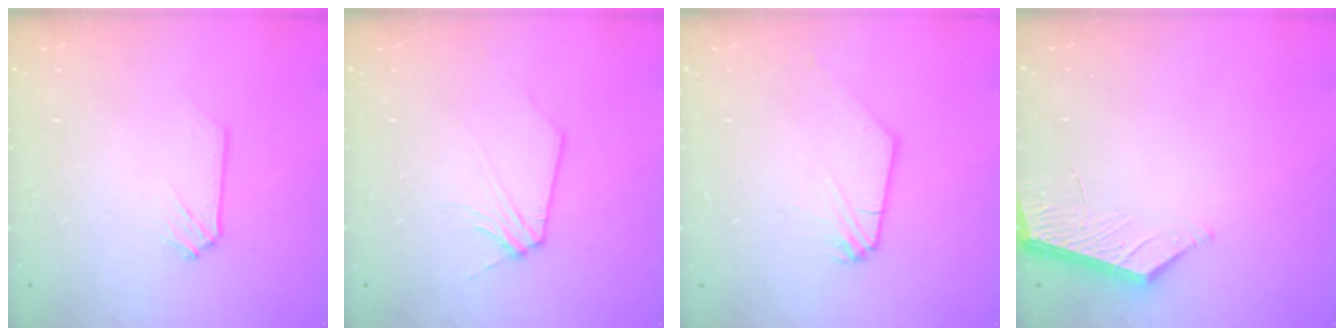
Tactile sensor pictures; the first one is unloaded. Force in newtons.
{"total": 2.8, "press": 2.7, "slide": 0.4}
{"total": 0.0}
{"total": 5.1, "press": 5.0, "slide": 0.6}